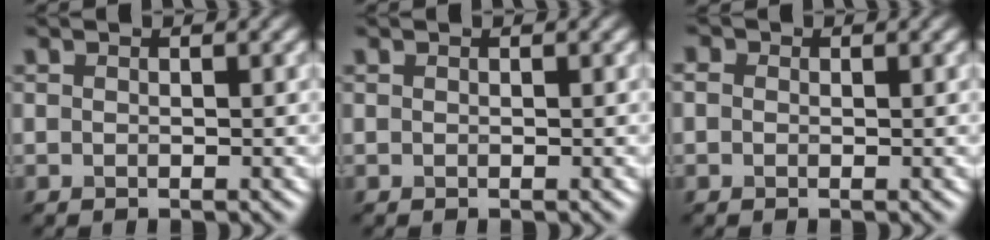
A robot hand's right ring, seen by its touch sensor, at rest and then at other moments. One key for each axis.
{"total": 0.0}
{"total": 0.9, "fx": 0.3, "fy": 0.7, "fz": 0.4, "tx": -0.010, "ty": 0.012, "tz": -0.002}